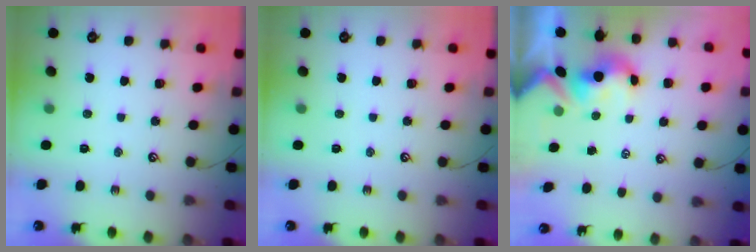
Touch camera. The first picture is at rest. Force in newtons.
{"total": 0.0}
{"total": 2.2, "press": 2.1, "slide": 0.7}